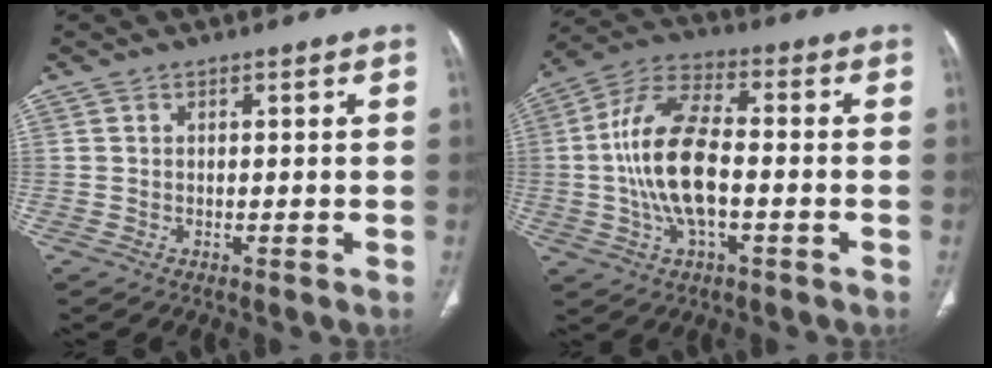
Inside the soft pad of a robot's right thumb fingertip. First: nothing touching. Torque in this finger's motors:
{"motor_torque": [2.39, 2.62, 2.01, -0.75, 0.70]}